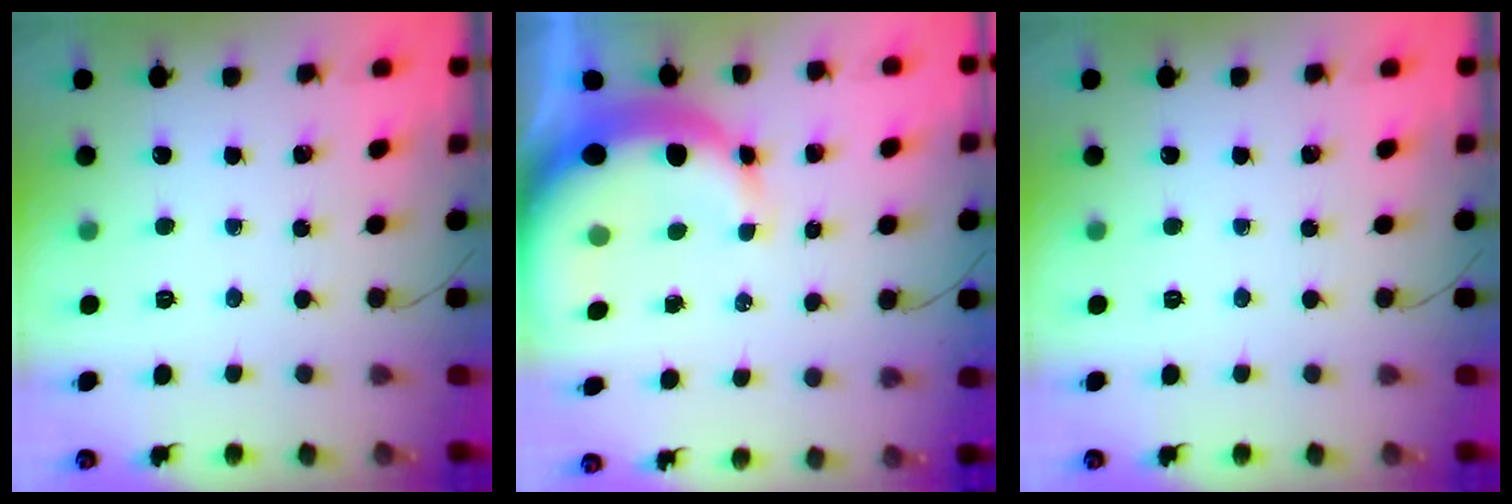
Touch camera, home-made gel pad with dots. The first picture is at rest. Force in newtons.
{"total": 11.0, "press": 10.8, "slide": 2.1}
{"total": 0.0}